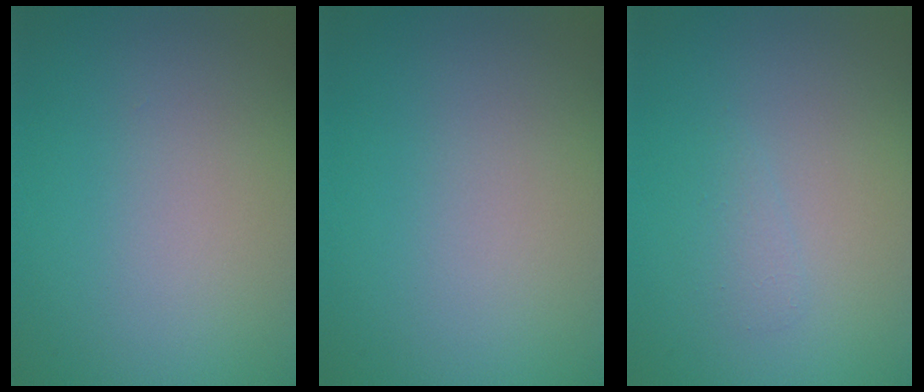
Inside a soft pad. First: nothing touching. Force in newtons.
{"total": 0.0}
{"total": 1.0, "press": 1.0, "slide": 0.0}